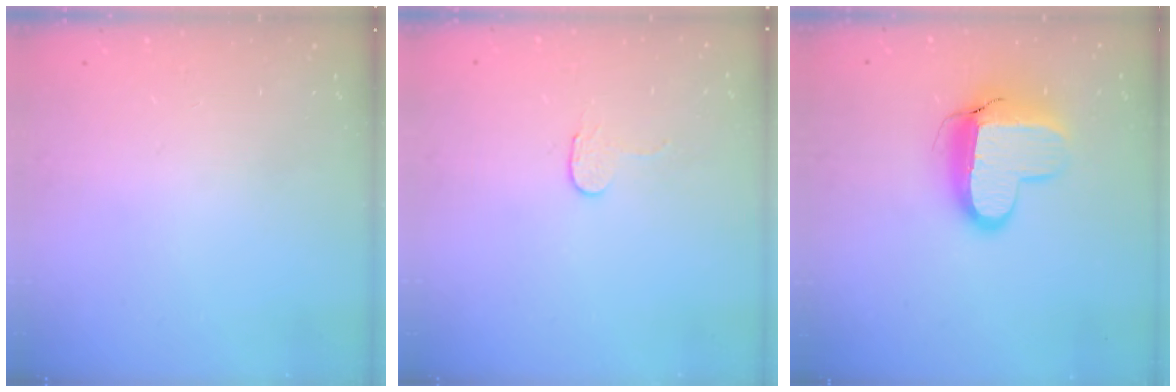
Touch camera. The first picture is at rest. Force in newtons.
{"total": 2.7, "press": 2.7, "slide": 0.2}
{"total": 12.4, "press": 12.4, "slide": 1.0}